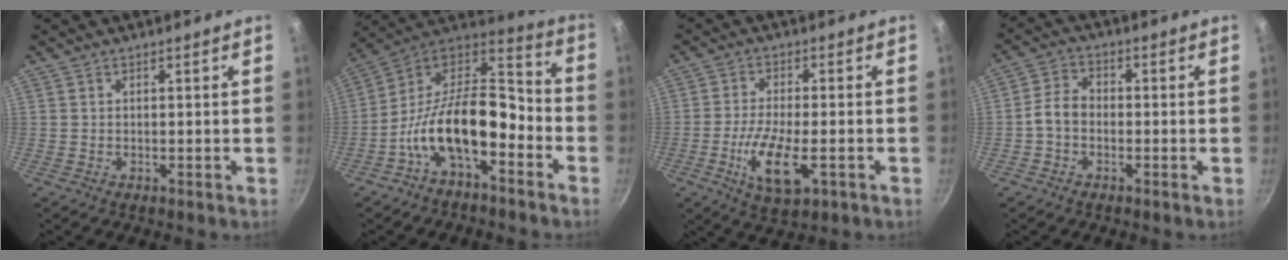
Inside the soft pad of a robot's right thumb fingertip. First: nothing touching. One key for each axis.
{"total": 17.7, "fx": -6.2, "fy": 8.4, "fz": 14.3, "tx": -0.228, "ty": 0.086, "tz": -0.112}
{"total": 9.7, "fx": -3.2, "fy": 3.7, "fz": 8.4, "tx": -0.163, "ty": -0.002, "tz": -0.053}
{"total": 5.3, "fx": -1.3, "fy": 3.8, "fz": 3.4, "tx": -0.057, "ty": 0.020, "tz": -0.034}